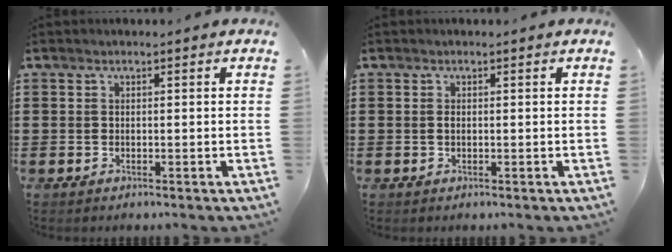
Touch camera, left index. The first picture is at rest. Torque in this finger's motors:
{"motor_torque": [0.29, 0.35, 0.09, 0.02]}